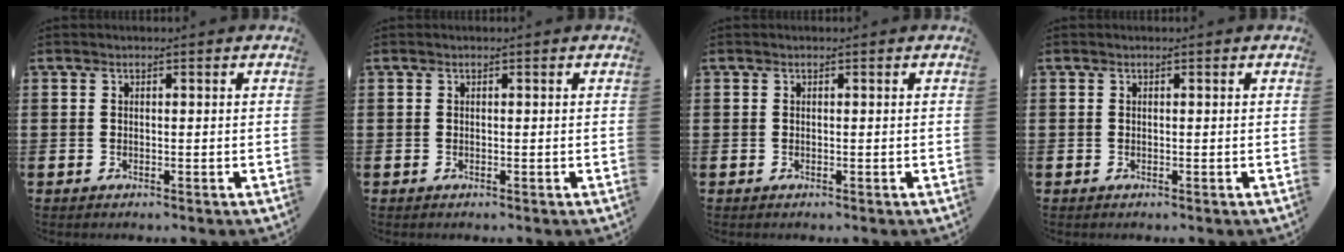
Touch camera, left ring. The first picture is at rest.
{"total": 0.0}
{"total": 0.0}
{"total": 0.0}